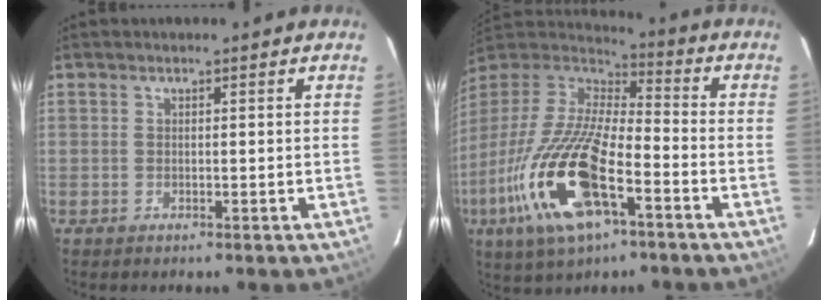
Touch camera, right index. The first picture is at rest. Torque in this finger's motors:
{"motor_torque": [1.68, -0.46, 1.05, 0.21]}